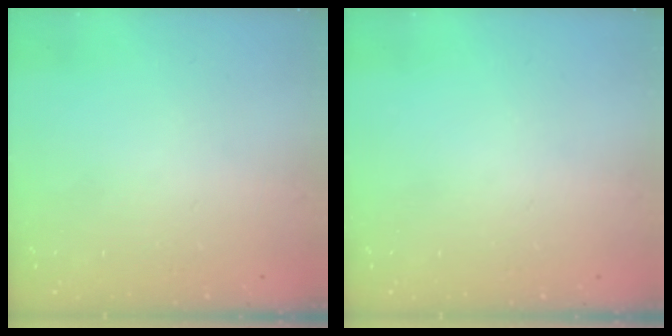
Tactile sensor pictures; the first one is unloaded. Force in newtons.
{"total": 0.0}